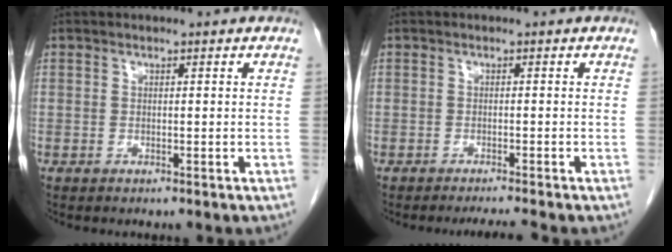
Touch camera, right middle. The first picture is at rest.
{"total": 2.8, "force": [-2.6, -0.8, 1.0], "torque": [-0.012, -0.009, -0.040]}